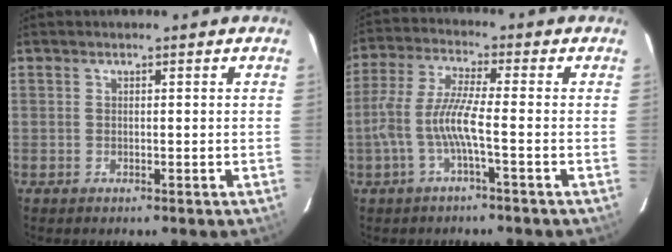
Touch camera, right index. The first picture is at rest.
{"total": 7.9, "force": [-2.6, 0.3, 7.4], "torque": [-0.167, 0.001, -0.046]}